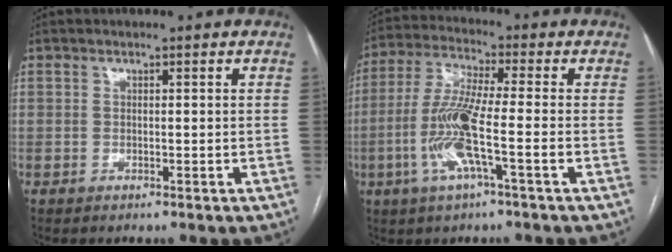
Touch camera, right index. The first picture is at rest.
{"total": 10.4, "force": [-2.9, 0.4, 10.0], "torque": [-0.210, -0.004, -0.063]}